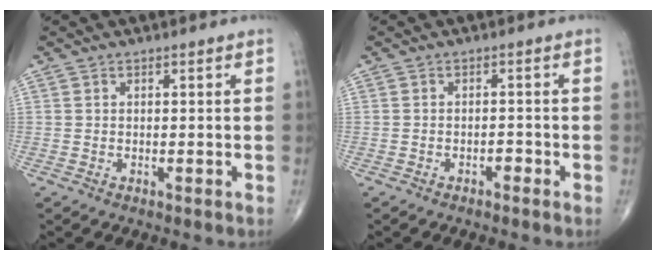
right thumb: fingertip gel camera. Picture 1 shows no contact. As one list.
[{"total": 1.3, "force": [-1.0, 0.6, 0.7], "torque": [-0.005, 0.004, -0.018]}]